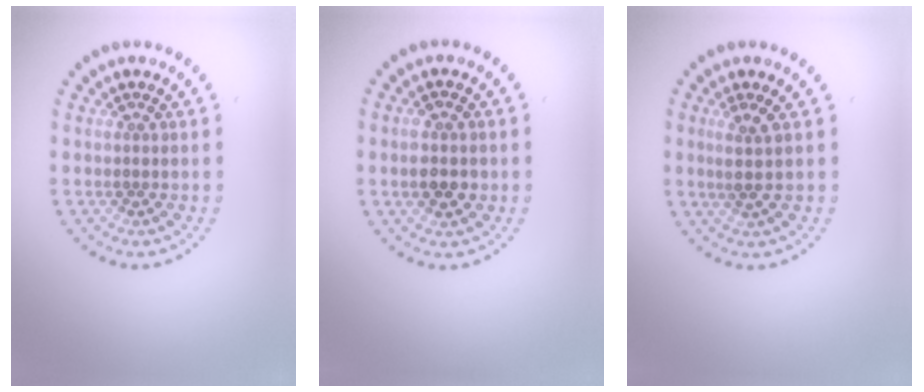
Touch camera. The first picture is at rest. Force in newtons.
{"total": 3.3, "press": 3.3, "slide": 0.2}
{"total": 1.7, "press": 1.4, "slide": 1.0}